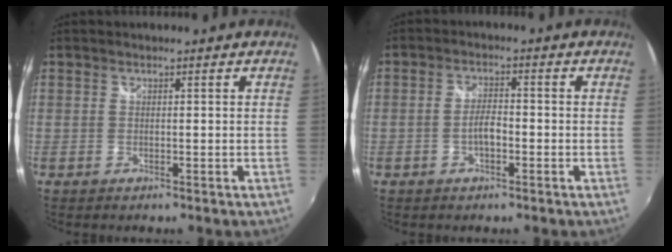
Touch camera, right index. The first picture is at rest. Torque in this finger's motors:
{"motor_torque": [0.09, -0.07, 0.06, 0.03]}